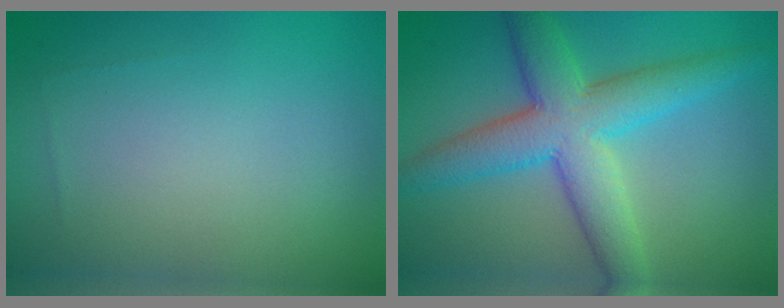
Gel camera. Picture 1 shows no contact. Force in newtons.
{"total": 7.7, "press": 7.7, "slide": 0.3}